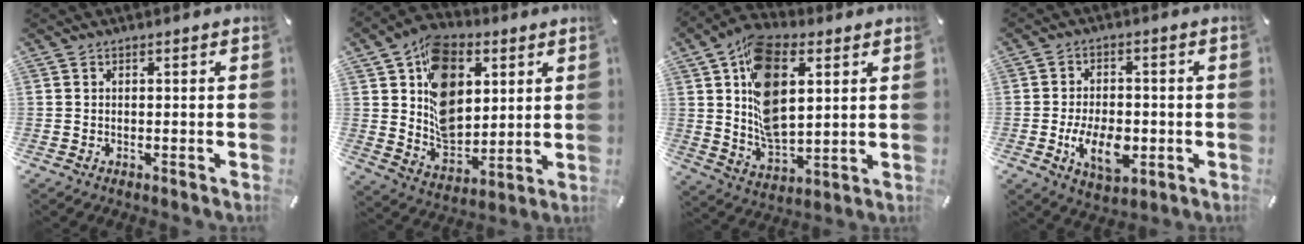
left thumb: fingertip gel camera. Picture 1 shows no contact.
{"total": 15.8, "force": [5.2, 11.7, 9.2], "torque": [-0.147, -0.014, 0.103]}
{"total": 16.0, "force": [5.4, 9.4, 11.8], "torque": [-0.226, -0.016, 0.097]}
{"total": 10.4, "force": [-2.8, 6.3, 7.8], "torque": [-0.144, 0.000, -0.047]}